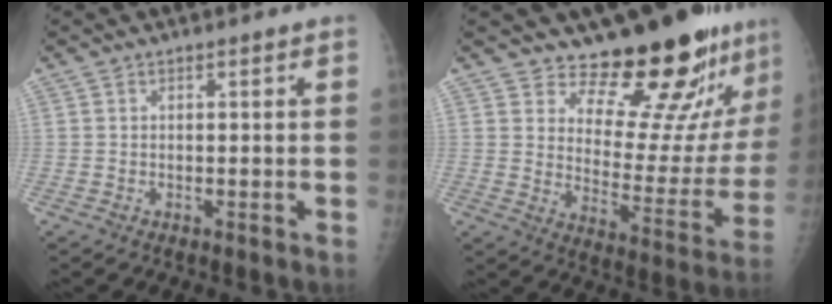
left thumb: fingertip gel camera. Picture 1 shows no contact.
{"total": 20.6, "force": [18.4, 5.1, 7.7], "torque": [-0.058, -0.177, 0.243]}